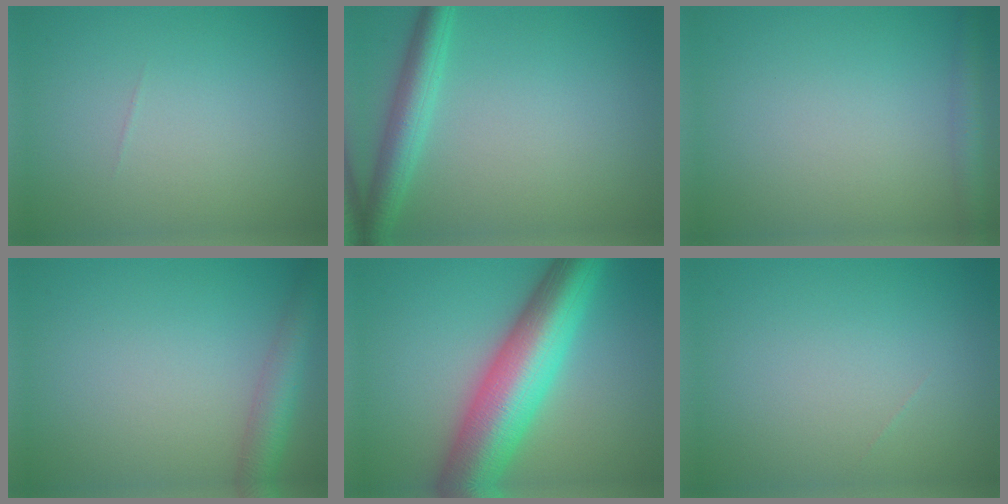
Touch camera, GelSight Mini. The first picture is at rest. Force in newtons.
{"total": 3.6, "press": 3.6, "slide": 0.1}
{"total": 2.1, "press": 2.1, "slide": 0.1}
{"total": 3.7, "press": 3.7, "slide": 0.1}
{"total": 11.2, "press": 11.2, "slide": 0.2}
{"total": 0.0}